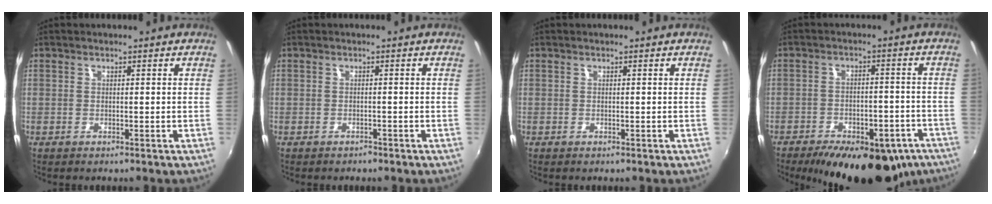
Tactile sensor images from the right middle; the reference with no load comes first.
{"total": 1.2, "force": [-1.0, 0.5, 0.2], "torque": [-0.008, 0.000, -0.013]}
{"total": 0.0}
{"total": 21.7, "force": [-15.4, 9.7, 11.9], "torque": [-0.208, -0.017, -0.188]}